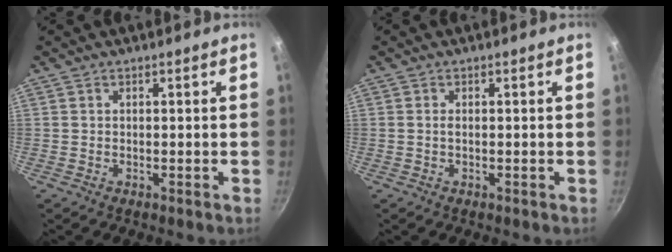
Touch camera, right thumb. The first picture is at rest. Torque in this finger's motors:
{"motor_torque": [0.83, 0.18, 0.51, 0.11, 0.08]}